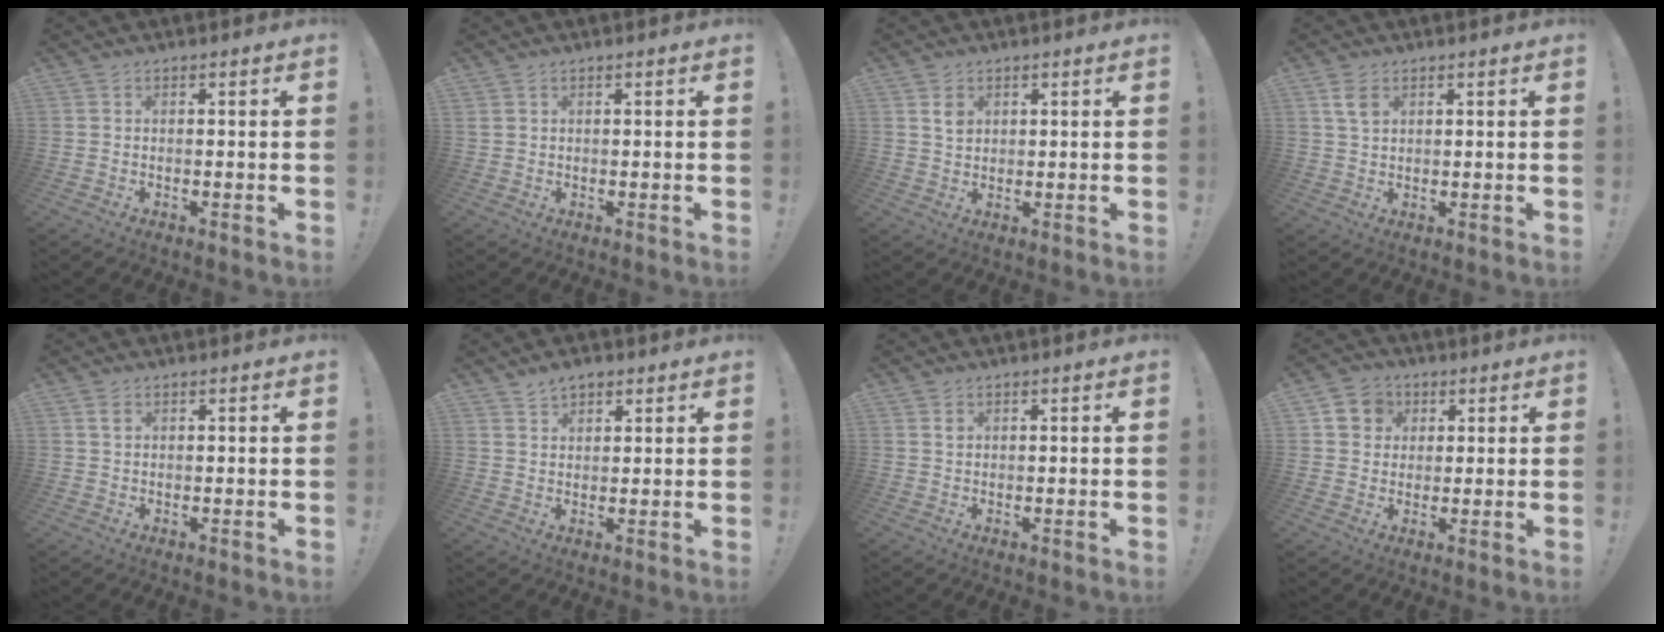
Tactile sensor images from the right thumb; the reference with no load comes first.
{"total": 1.2, "force": [0.7, 0.9, 0.5], "torque": [-0.018, 0.005, 0.015]}
{"total": 3.5, "force": [1.6, 2.7, 1.5], "torque": [-0.008, -0.006, 0.026]}
{"total": 4.4, "force": [2.2, 2.5, 2.9], "torque": [-0.050, -0.005, 0.041]}
{"total": 1.6, "force": [0.9, 0.9, 1.0], "torque": [-0.010, -0.003, 0.015]}
{"total": 4.2, "force": [3.1, 2.5, 1.3], "torque": [-0.012, -0.016, 0.055]}
{"total": 1.1, "force": [0.6, 0.8, 0.4], "torque": [0.001, -0.003, 0.009]}
{"total": 7.4, "force": [2.4, 6.6, 2.1], "torque": [-0.033, -0.007, 0.049]}